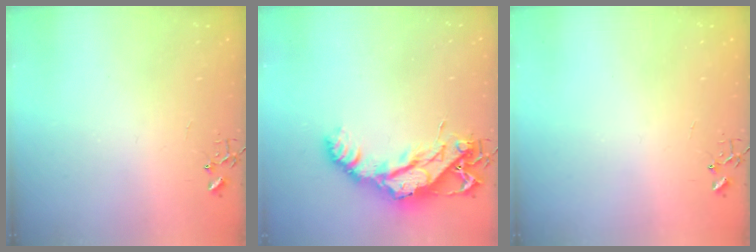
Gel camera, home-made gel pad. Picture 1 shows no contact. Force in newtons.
{"total": 15.1, "press": 15.0, "slide": 1.6}
{"total": 0.0}